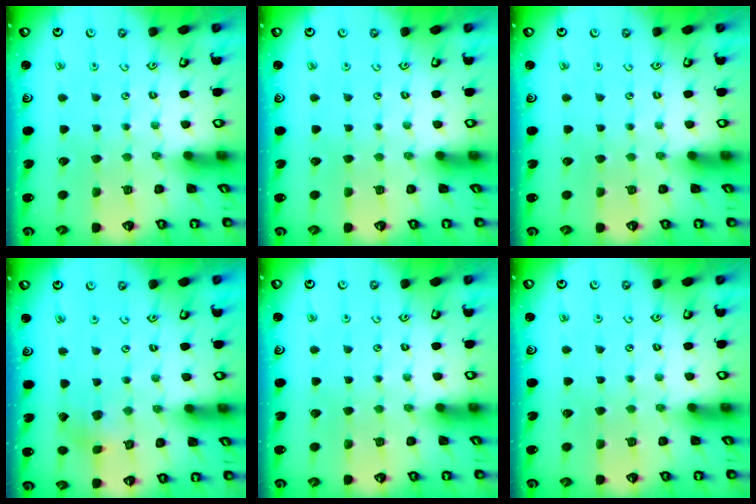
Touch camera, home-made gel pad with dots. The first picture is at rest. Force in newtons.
{"total": 0.0}
{"total": 0.0}
{"total": 2.6, "press": 2.6, "slide": 0.2}
{"total": 0.0}
{"total": 0.0}